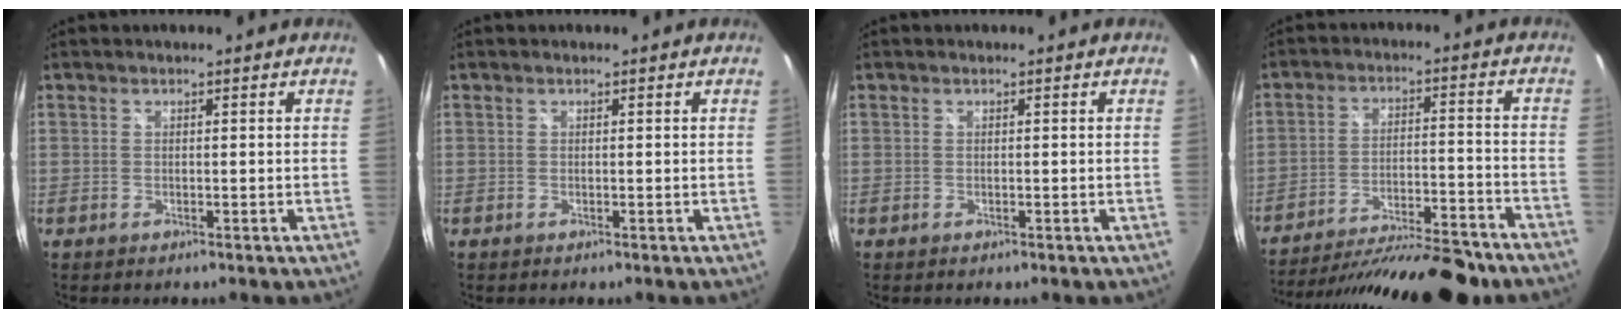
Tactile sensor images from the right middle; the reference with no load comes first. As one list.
[{"total": 0.0}, {"total": 0.0}, {"total": 24.3, "force": [-20.4, 4.9, 12.3], "torque": [-0.222, -0.045, -0.294]}]